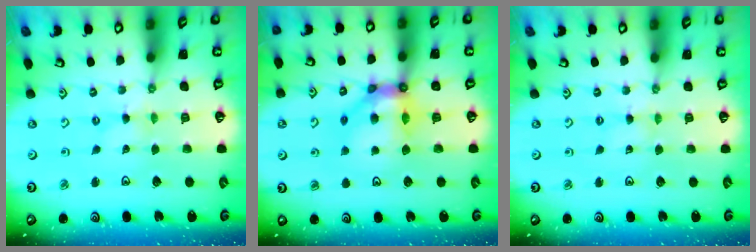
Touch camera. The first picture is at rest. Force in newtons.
{"total": 11.3, "press": 11.0, "slide": 2.3}
{"total": 2.0, "press": 2.0, "slide": 0.3}